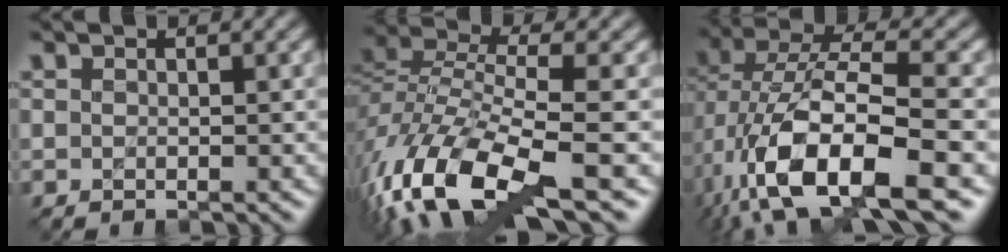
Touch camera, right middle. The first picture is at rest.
{"total": 12.0, "force": [-6.8, 4.1, 8.9], "torque": [-0.201, -0.010, -0.125]}
{"total": 12.8, "force": [-3.5, 6.5, 10.5], "torque": [-0.218, -0.017, -0.056]}